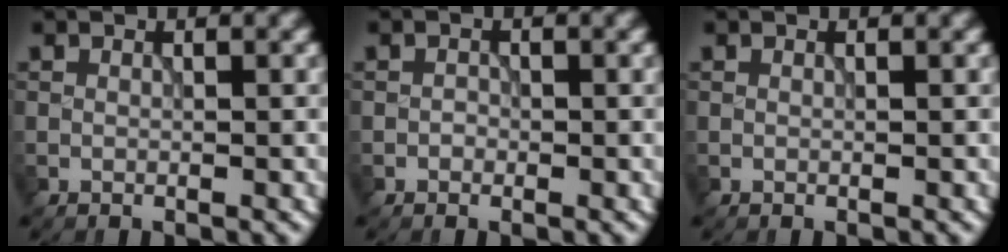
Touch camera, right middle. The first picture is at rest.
{"total": 0.6, "force": [-0.3, 0.5, 0.2], "torque": [0.000, -0.002, -0.006]}
{"total": 0.0}